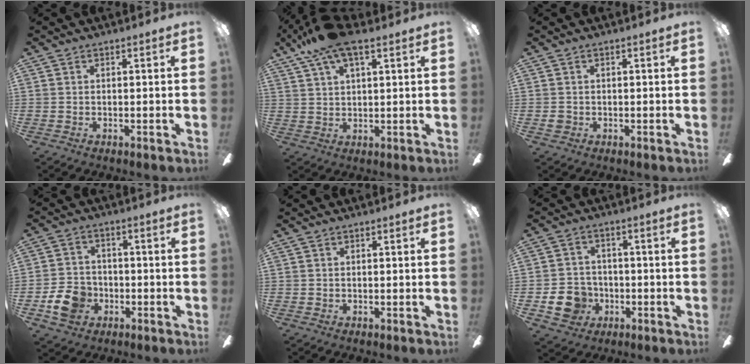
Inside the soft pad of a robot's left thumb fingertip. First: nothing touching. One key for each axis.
{"total": 10.4, "fx": 7.1, "fy": 3.1, "fz": 7.0, "tx": -0.146, "ty": -0.015, "tz": 0.133}
{"total": 1.3, "fx": -0.2, "fy": 1.2, "fz": 0.6, "tx": -0.011, "ty": 0.005, "tz": -0.004}
{"total": 9.0, "fx": -3.4, "fy": 7.1, "fz": 4.4, "tx": -0.102, "ty": 0.020, "tz": -0.064}
{"total": 0.0}
{"total": 9.2, "fx": -3.0, "fy": 7.8, "fz": 3.9, "tx": -0.100, "ty": 0.021, "tz": -0.055}